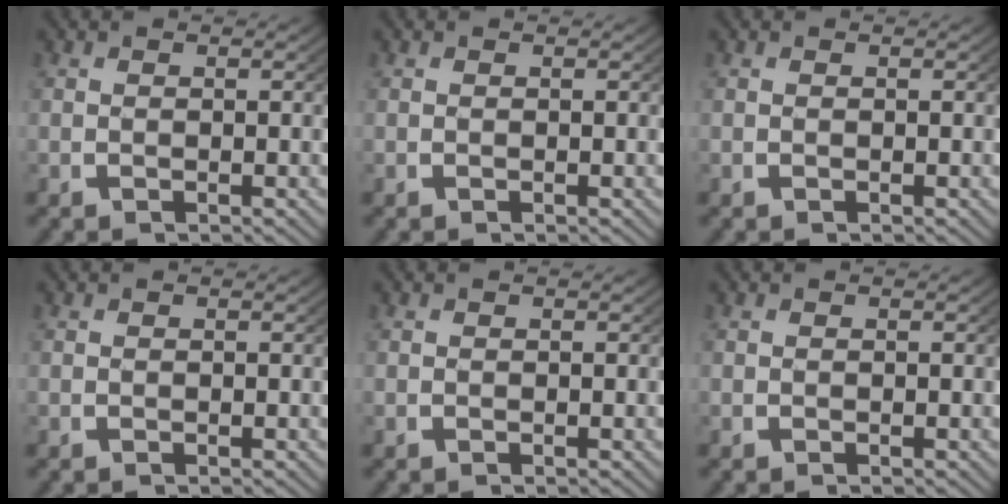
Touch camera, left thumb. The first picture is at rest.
{"total": 0.0}
{"total": 0.0}
{"total": 0.0}
{"total": 0.0}
{"total": 0.0}